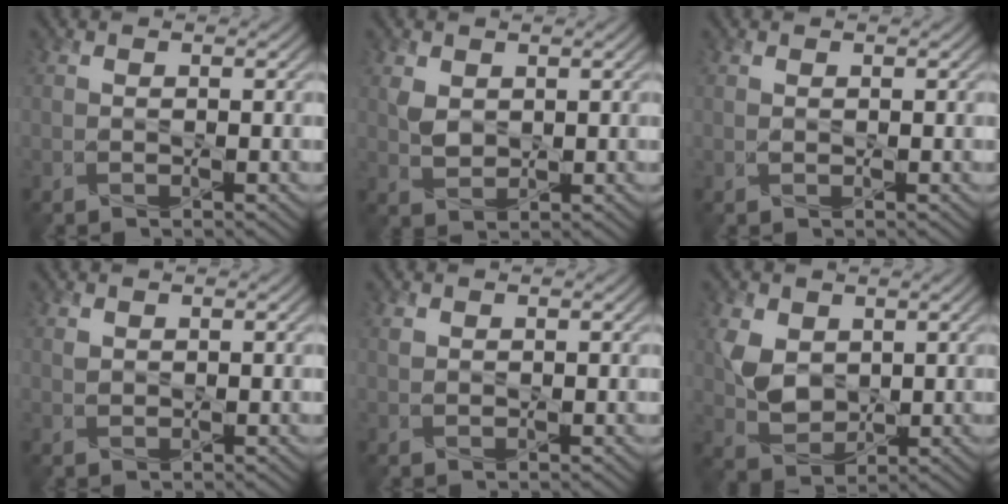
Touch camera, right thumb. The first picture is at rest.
{"total": 2.3, "force": [0.9, 1.7, 1.3], "torque": [-0.037, -0.003, 0.021]}
{"total": 0.0}
{"total": 0.6, "force": [0.4, 0.4, 0.2], "torque": [-0.009, -0.002, 0.010]}
{"total": 0.5, "force": [0.3, 0.3, 0.2], "torque": [-0.007, -0.002, 0.009]}
{"total": 5.1, "force": [1.4, 3.9, 3.0], "torque": [-0.078, -0.005, 0.031]}